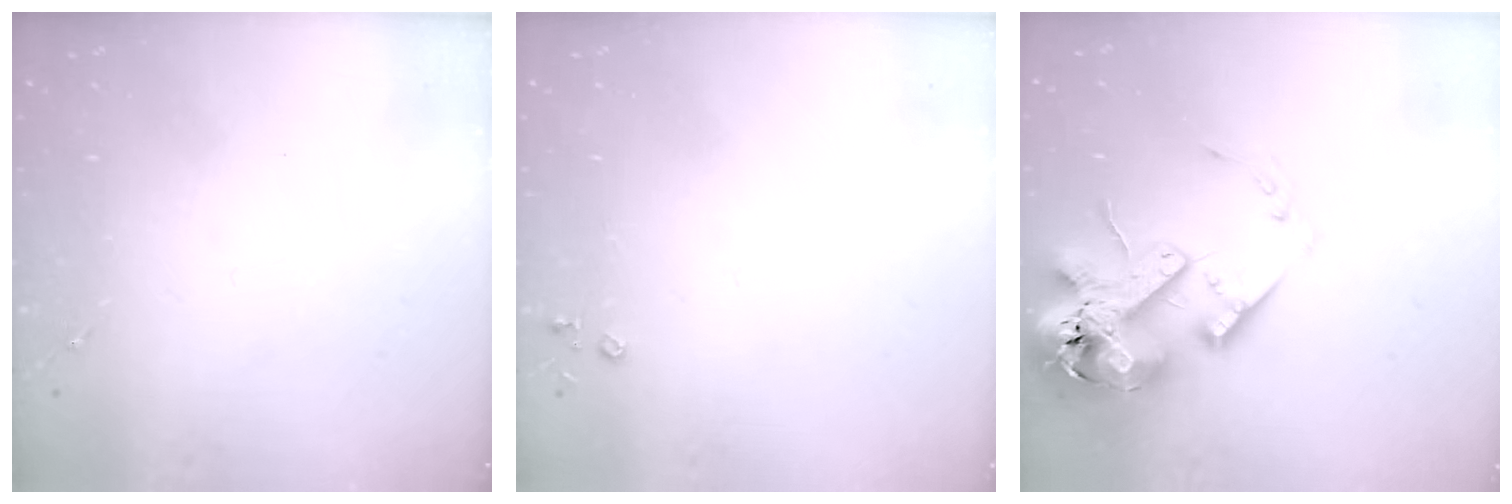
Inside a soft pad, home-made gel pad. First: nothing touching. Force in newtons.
{"total": 2.8, "press": 2.8, "slide": 0.3}
{"total": 18.6, "press": 18.4, "slide": 3.2}